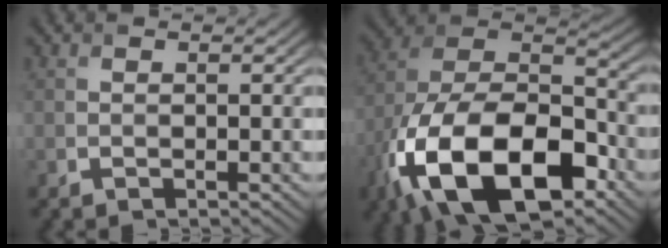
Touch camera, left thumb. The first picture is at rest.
{"total": 20.6, "force": [-10.2, 10.6, 14.4], "torque": [-0.306, -0.036, -0.171]}